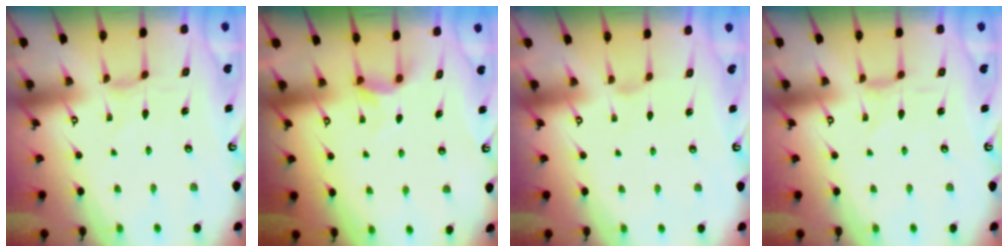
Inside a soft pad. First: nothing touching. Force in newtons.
{"total": 4.3, "press": 4.3, "slide": 0.6}
{"total": 1.3, "press": 1.3, "slide": 0.4}
{"total": 0.8, "press": 0.8, "slide": 0.2}